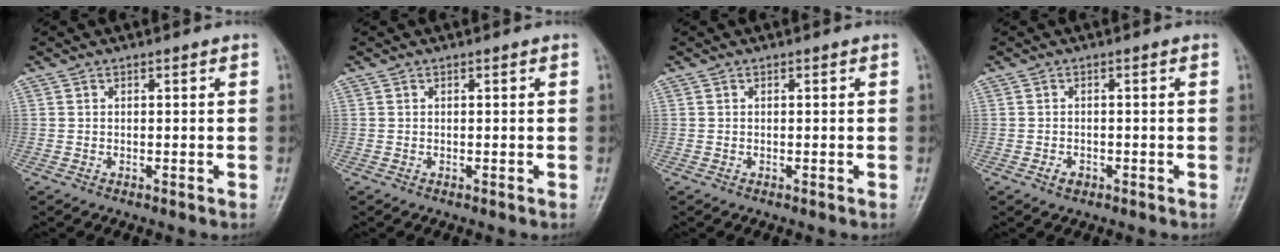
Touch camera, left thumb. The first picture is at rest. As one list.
[{"total": 0.0}, {"total": 0.0}, {"total": 1.6, "force": [-0.8, 1.0, 0.8], "torque": [-0.014, 0.004, -0.012]}]